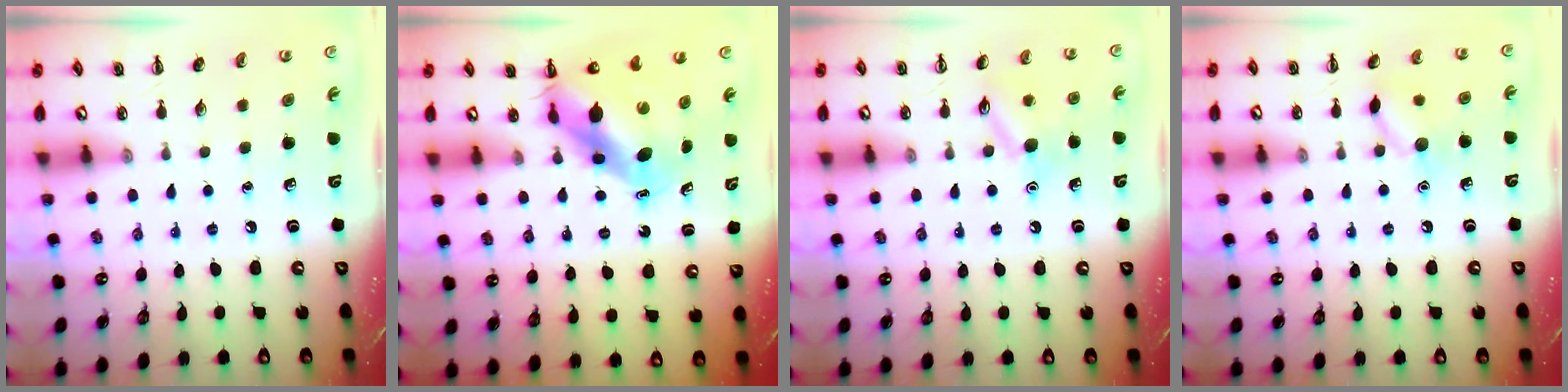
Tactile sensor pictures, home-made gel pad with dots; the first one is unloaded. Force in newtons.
{"total": 9.3, "press": 9.0, "slide": 2.4}
{"total": 10.5, "press": 10.4, "slide": 0.9}
{"total": 9.9, "press": 9.9, "slide": 0.8}